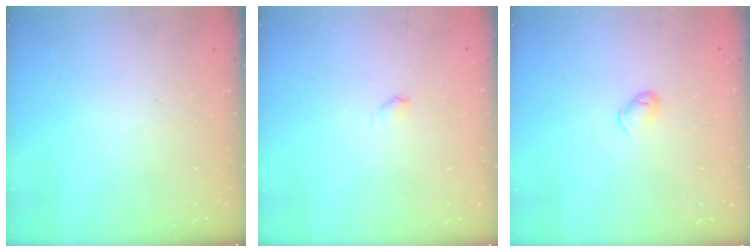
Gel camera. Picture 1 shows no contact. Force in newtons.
{"total": 3.4, "press": 3.3, "slide": 0.7}
{"total": 4.4, "press": 4.3, "slide": 0.9}